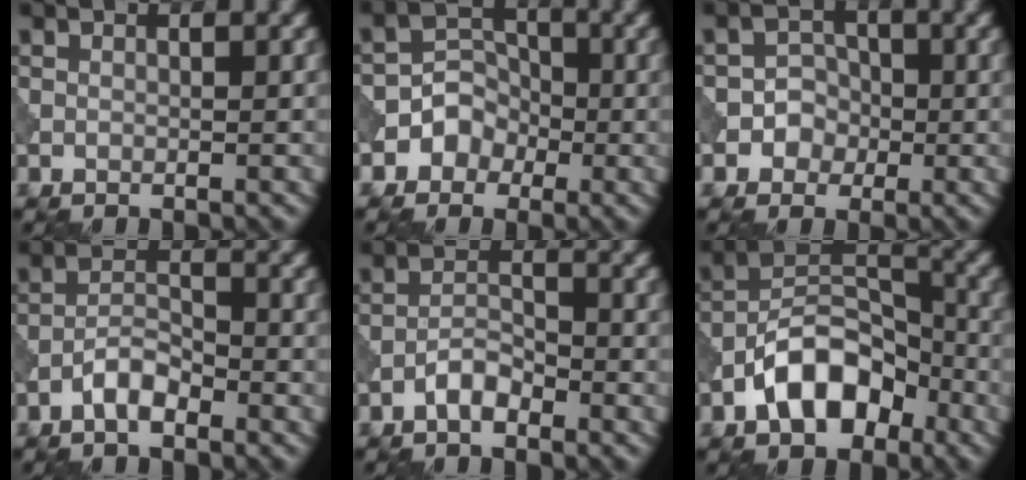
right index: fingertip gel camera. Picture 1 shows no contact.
{"total": 2.7, "force": [-1.2, 2.3, 0.7], "torque": [0.016, 0.012, -0.035]}
{"total": 2.2, "force": [-0.6, 2.0, 0.5], "torque": [0.016, 0.004, -0.019]}
{"total": 2.7, "force": [-1.8, 1.0, 1.8], "torque": [-0.032, 0.009, -0.039]}
{"total": 2.4, "force": [-1.6, 1.0, 1.5], "torque": [-0.025, 0.009, -0.034]}
{"total": 8.0, "force": [-4.2, 4.5, 5.2], "torque": [-0.079, 0.014, -0.084]}